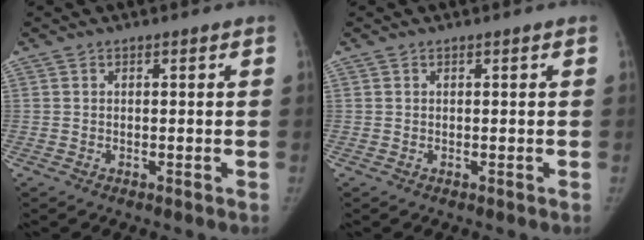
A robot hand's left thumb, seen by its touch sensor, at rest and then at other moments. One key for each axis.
{"total": 0.0}